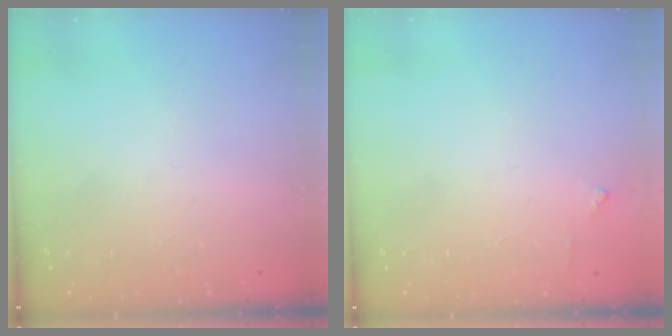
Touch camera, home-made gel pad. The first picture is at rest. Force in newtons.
{"total": 2.6, "press": 2.6, "slide": 0.2}